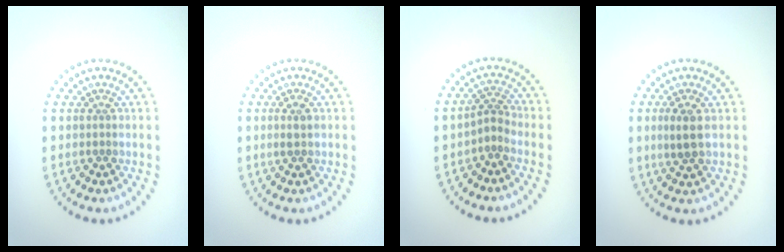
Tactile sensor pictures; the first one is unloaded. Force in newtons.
{"total": 1.3, "press": 1.2, "slide": 0.4}
{"total": 1.9, "press": 1.1, "slide": 1.5}
{"total": 2.1, "press": 2.0, "slide": 0.6}